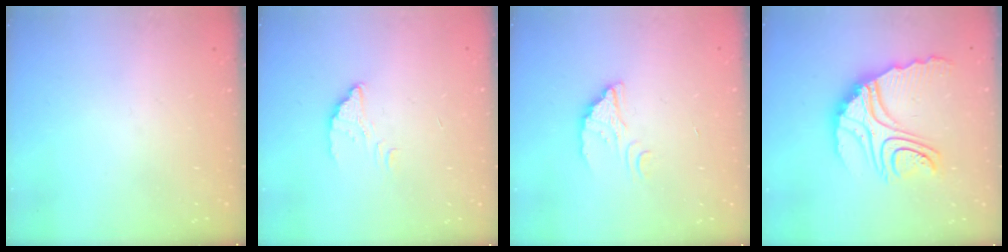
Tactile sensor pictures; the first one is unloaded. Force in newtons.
{"total": 2.7, "press": 2.7, "slide": 0.1}
{"total": 2.7, "press": 2.7, "slide": 0.1}
{"total": 16.4, "press": 16.3, "slide": 1.3}